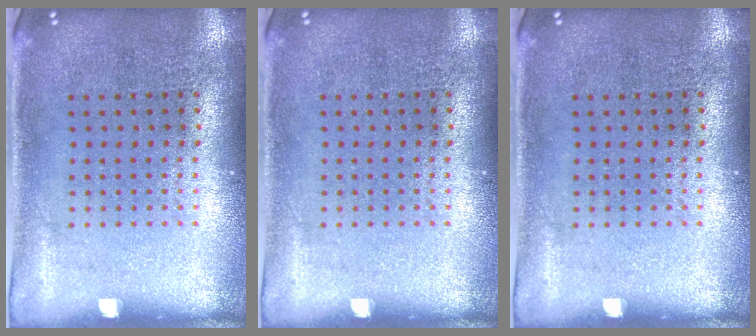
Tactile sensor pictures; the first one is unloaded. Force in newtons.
{"total": 0.0}
{"total": 0.0}